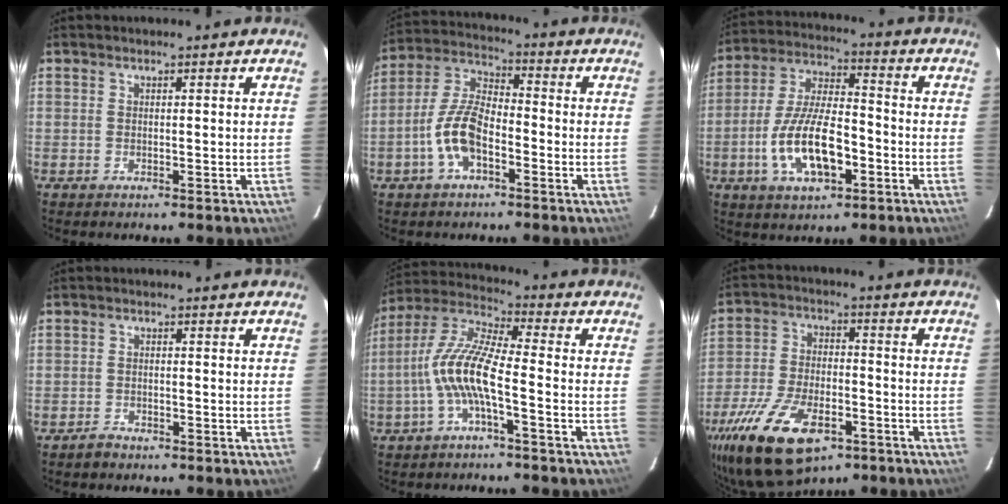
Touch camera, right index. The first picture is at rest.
{"total": 10.0, "force": [-4.0, 4.6, 7.9], "torque": [-0.173, 0.013, -0.077]}
{"total": 14.5, "force": [-4.9, 5.9, 12.3], "torque": [-0.251, 0.001, -0.084]}
{"total": 1.8, "force": [-1.6, 0.9, 0.4], "torque": [-0.010, 0.002, -0.027]}
{"total": 10.3, "force": [-3.2, 1.6, 9.7], "torque": [-0.214, 0.012, -0.065]}
{"total": 21.4, "force": [-12.3, 10.4, 14.0], "torque": [-0.308, -0.040, -0.206]}